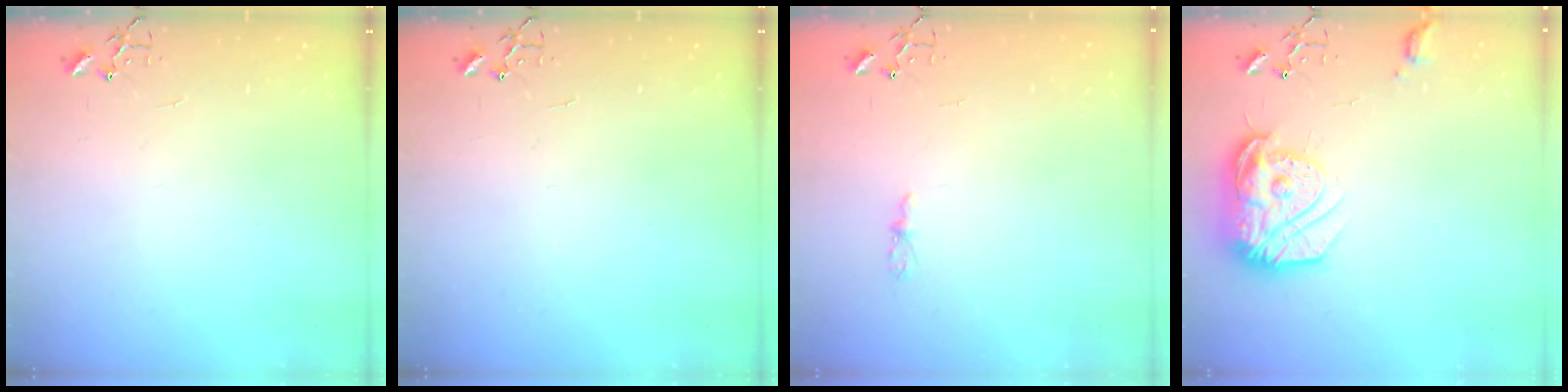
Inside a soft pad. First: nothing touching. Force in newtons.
{"total": 0.0}
{"total": 4.4, "press": 4.3, "slide": 0.5}
{"total": 17.7, "press": 17.6, "slide": 1.4}